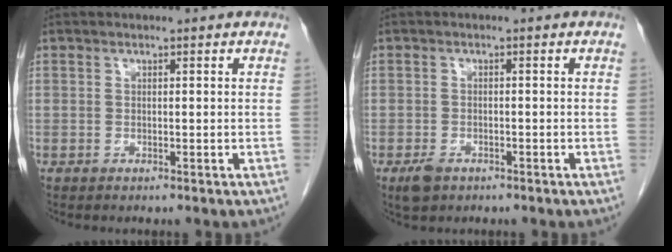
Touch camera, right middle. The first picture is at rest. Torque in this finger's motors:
{"motor_torque": [0.42, -0.28, 0.15, 0.04]}